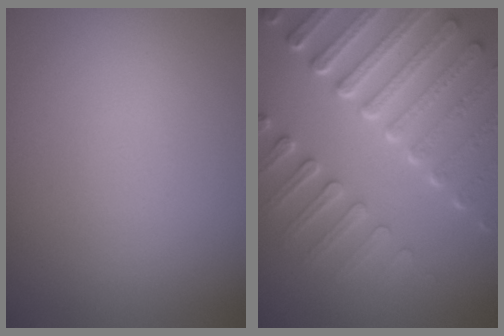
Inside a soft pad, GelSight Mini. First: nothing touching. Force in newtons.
{"total": 8.1, "press": 6.1, "slide": 5.3}